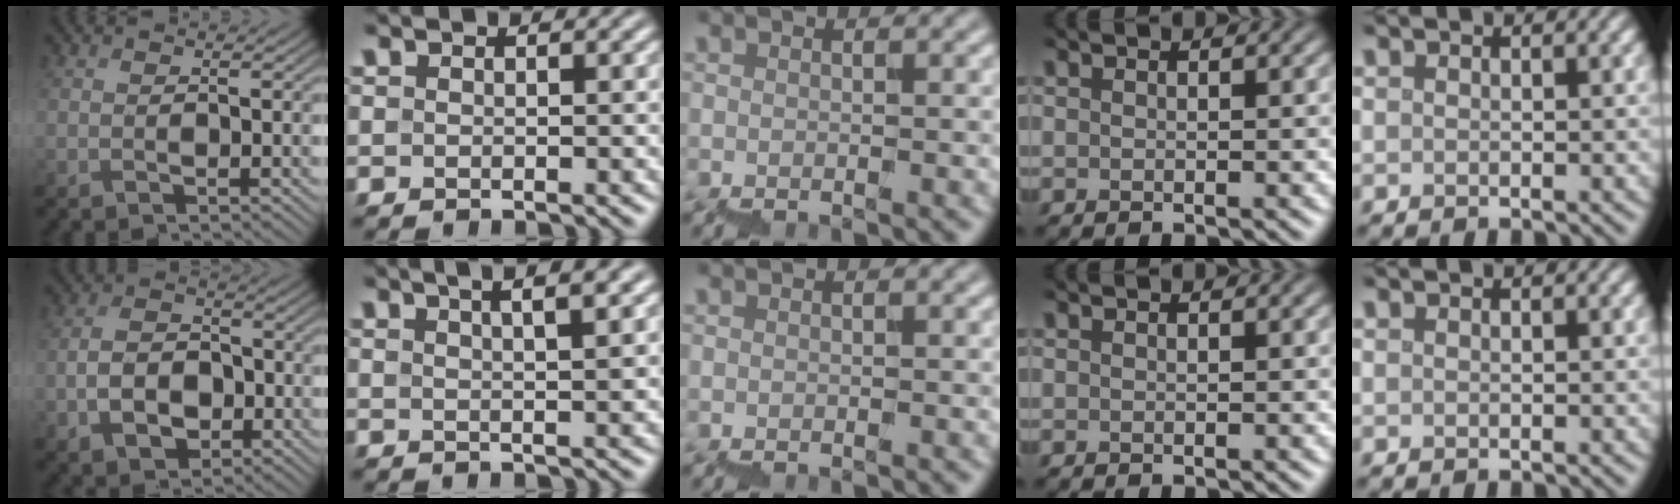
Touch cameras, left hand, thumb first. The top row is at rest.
{"thumb": {"total": 6.2, "force": [-2.4, 4.3, 3.8], "torque": [-0.076, -0.006, -0.049]}, "index": {"total": 6.4, "force": [3.7, 2.2, 4.7], "torque": [-0.034, 0.037, 0.025]}}